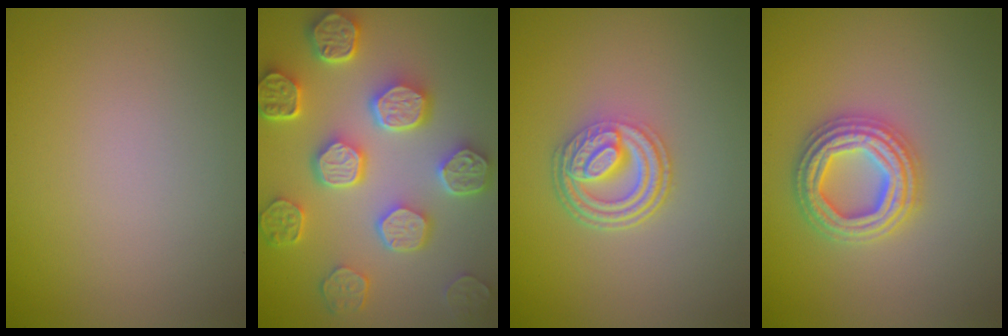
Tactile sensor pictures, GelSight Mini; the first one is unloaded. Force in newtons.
{"total": 8.5, "press": 6.6, "slide": 5.3}
{"total": 4.8, "press": 3.4, "slide": 3.3}
{"total": 4.8, "press": 4.7, "slide": 0.8}